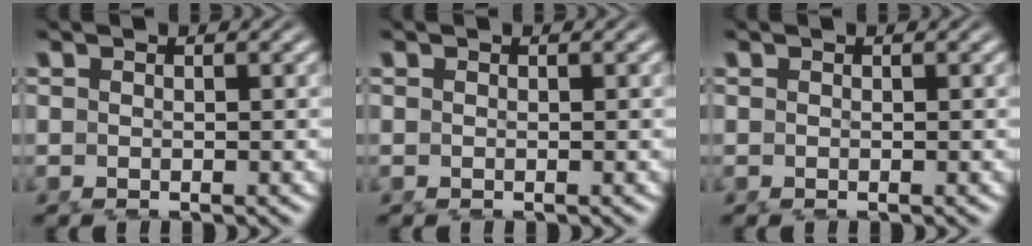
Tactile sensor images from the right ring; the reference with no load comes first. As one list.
[{"total": 0.0}, {"total": 0.0}]